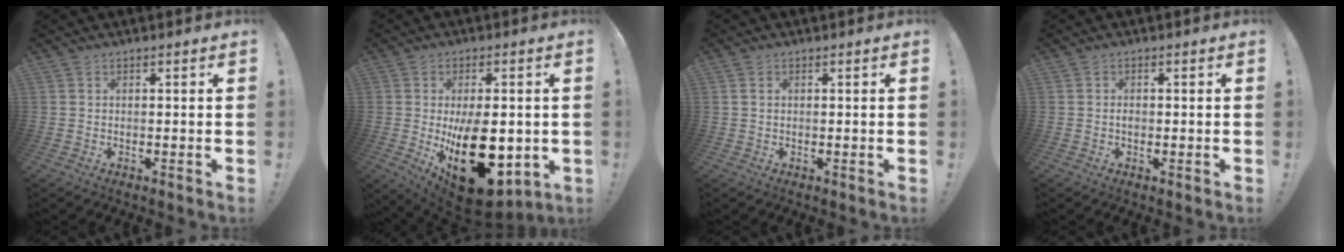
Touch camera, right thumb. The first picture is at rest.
{"total": 23.0, "force": [-3.6, 12.4, 19.0], "torque": [-0.278, -0.003, -0.032]}
{"total": 0.9, "force": [0.4, 0.7, 0.5], "torque": [-0.017, 0.005, 0.009]}
{"total": 0.9, "force": [-0.4, 0.5, 0.7], "torque": [-0.016, 0.003, -0.008]}